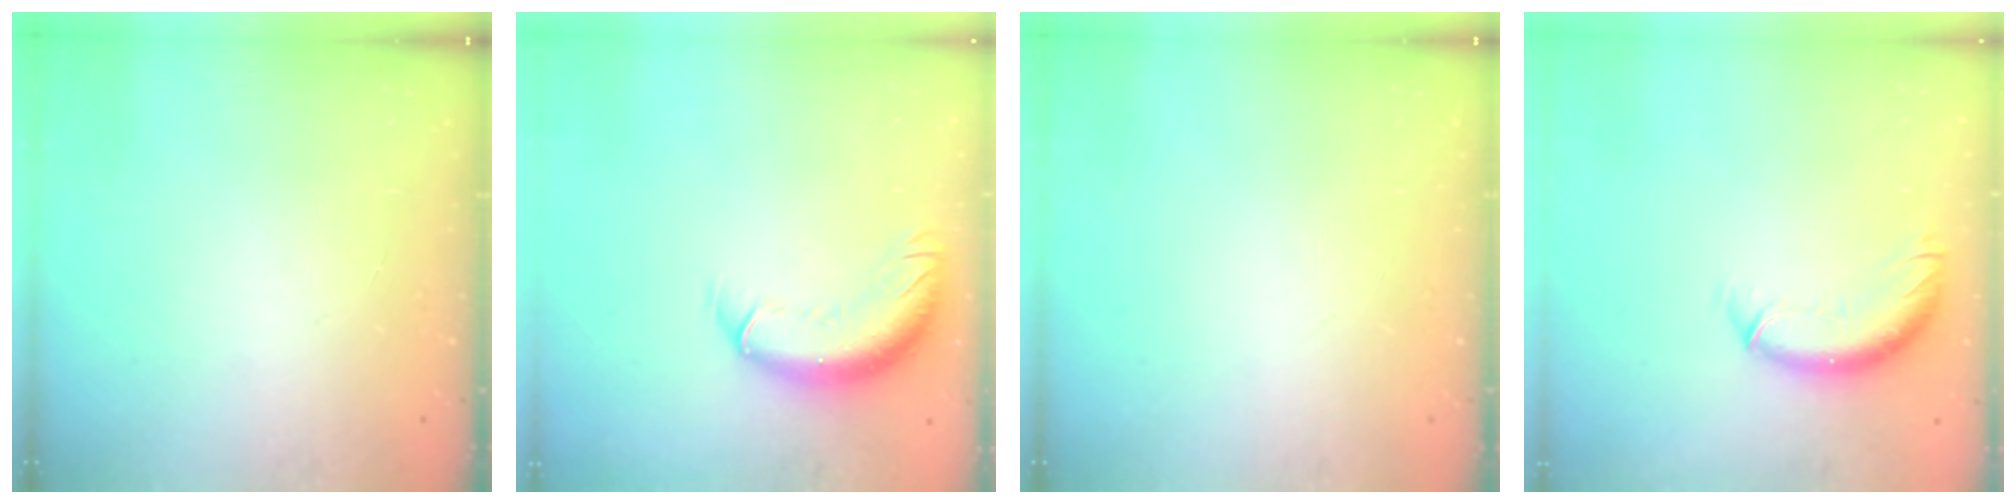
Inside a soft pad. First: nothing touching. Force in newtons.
{"total": 11.7, "press": 11.4, "slide": 2.8}
{"total": 0.0}
{"total": 10.3, "press": 10.2, "slide": 1.4}